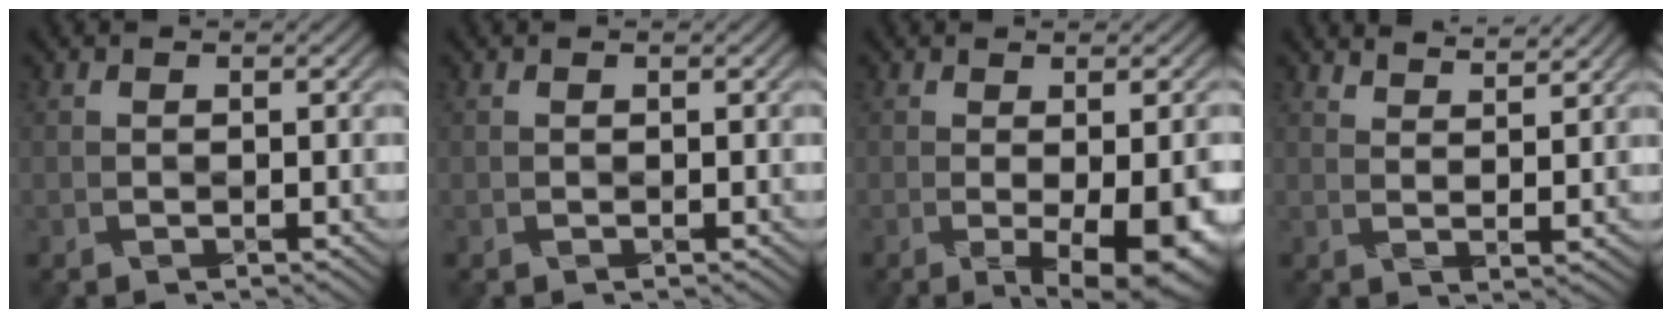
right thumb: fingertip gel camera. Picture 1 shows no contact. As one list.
[{"total": 0.0}, {"total": 8.6, "force": [-2.5, 2.0, 7.9], "torque": [-0.100, -0.001, -0.027]}, {"total": 3.8, "force": [3.6, 0.2, 1.4], "torque": [-0.023, -0.006, 0.060]}]